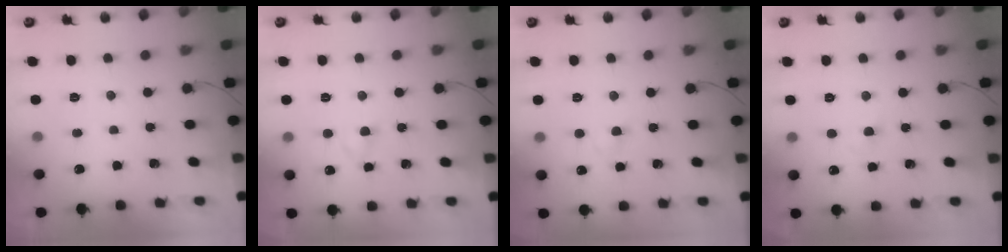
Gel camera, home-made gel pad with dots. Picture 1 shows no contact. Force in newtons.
{"total": 1.9, "press": 1.7, "slide": 0.8}
{"total": 1.9, "press": 1.6, "slide": 1.0}
{"total": 1.9, "press": 1.8, "slide": 0.8}